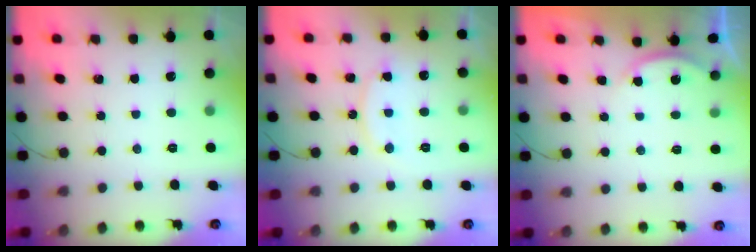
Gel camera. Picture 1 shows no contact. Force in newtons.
{"total": 9.6, "press": 9.6, "slide": 0.6}
{"total": 2.2, "press": 2.2, "slide": 0.5}